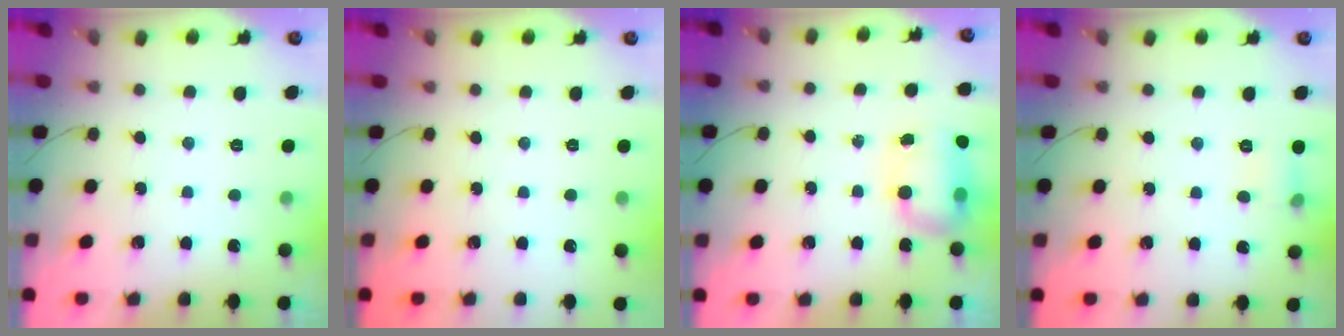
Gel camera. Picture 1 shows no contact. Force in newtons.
{"total": 0.0}
{"total": 7.8, "press": 7.7, "slide": 1.1}
{"total": 5.4, "press": 5.2, "slide": 1.5}